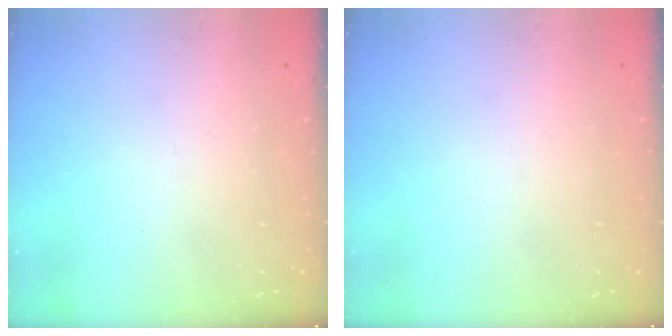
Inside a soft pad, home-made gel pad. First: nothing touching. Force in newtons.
{"total": 0.0}